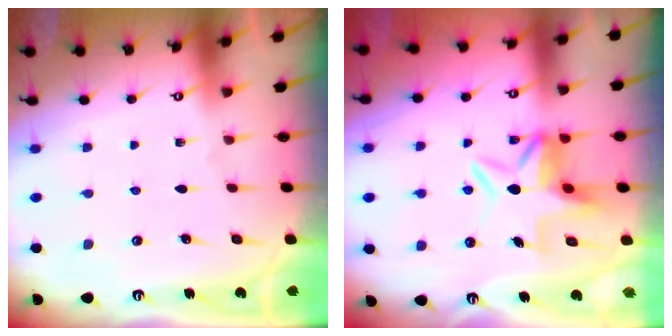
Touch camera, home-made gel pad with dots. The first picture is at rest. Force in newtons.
{"total": 6.5, "press": 6.5, "slide": 0.8}